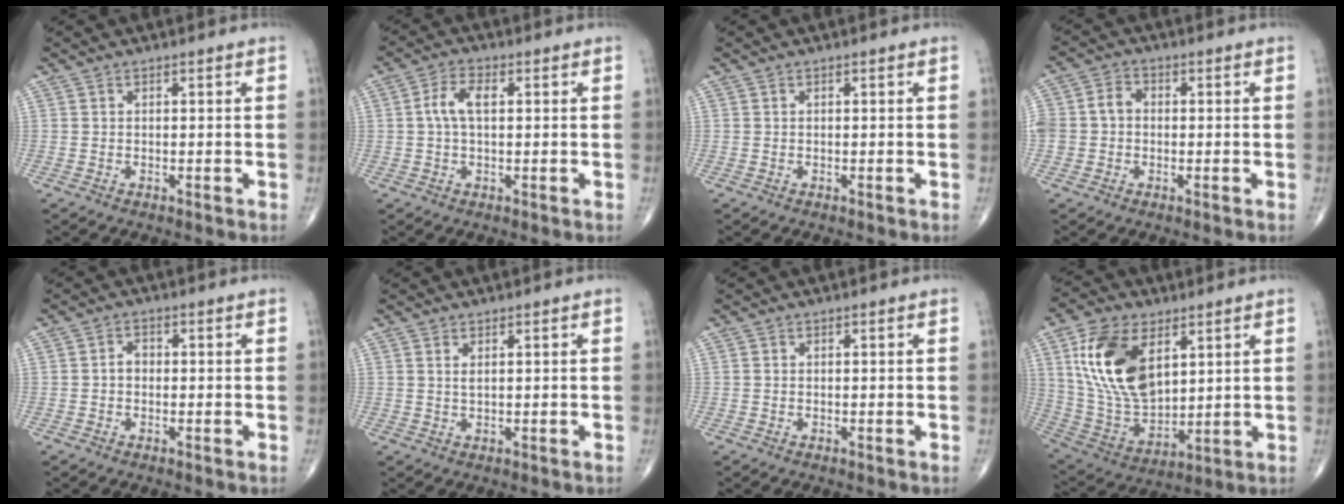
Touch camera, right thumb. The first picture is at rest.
{"total": 4.7, "force": [0.7, 2.3, 4.1], "torque": [-0.088, 0.012, 0.010]}
{"total": 0.0}
{"total": 5.8, "force": [-0.3, 4.9, 3.1], "torque": [-0.056, 0.024, -0.009]}
{"total": 2.0, "force": [-0.3, 1.5, 1.2], "torque": [-0.011, 0.010, -0.009]}
{"total": 1.2, "force": [0.6, 0.4, 1.0], "torque": [-0.022, -0.001, 0.012]}
{"total": 0.0}
{"total": 18.9, "force": [6.7, 10.9, 13.9], "torque": [-0.249, -0.028, 0.136]}